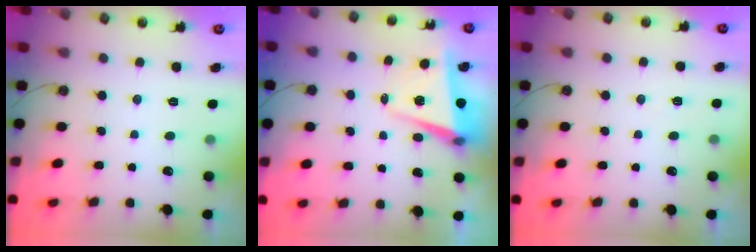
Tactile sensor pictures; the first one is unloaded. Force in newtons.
{"total": 6.7, "press": 5.7, "slide": 3.6}
{"total": 5.1, "press": 5.0, "slide": 0.6}